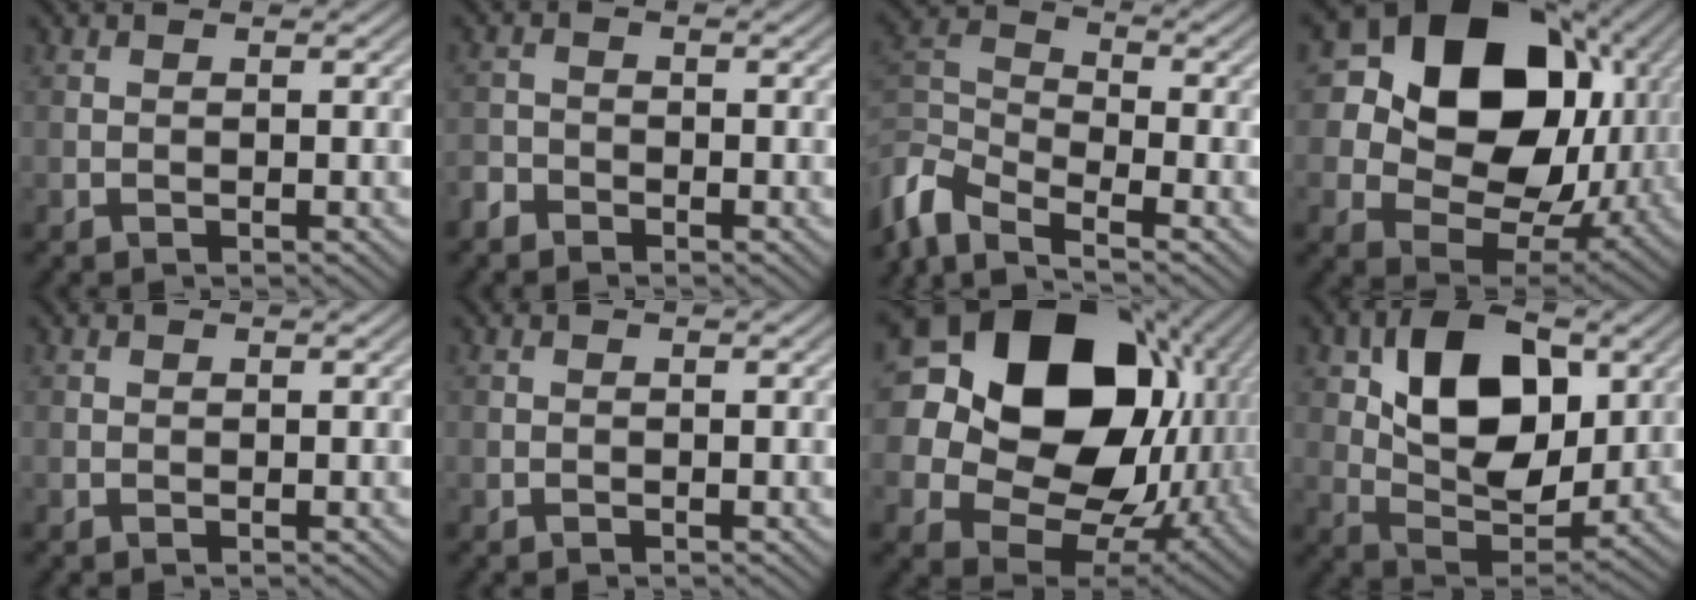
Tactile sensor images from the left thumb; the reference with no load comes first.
{"total": 1.9, "force": [-1.5, 1.0, 0.4], "torque": [-0.008, 0.000, -0.039]}
{"total": 7.1, "force": [-5.0, 2.4, 4.4], "torque": [-0.102, -0.008, -0.118]}
{"total": 18.5, "force": [5.2, 14.2, 10.7], "torque": [-0.225, 0.016, 0.117]}
{"total": 0.0}
{"total": 0.0}
{"total": 22.0, "force": [5.8, 17.2, 12.5], "torque": [-0.303, 0.001, 0.147]}
{"total": 12.5, "force": [3.7, 7.7, 9.2], "torque": [-0.161, 0.000, 0.062]}